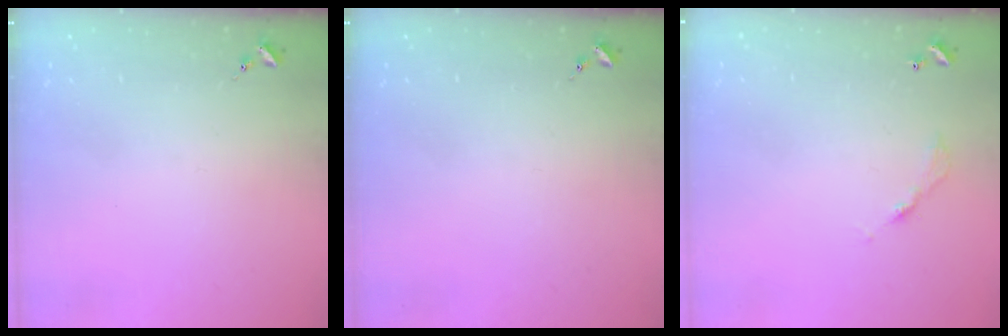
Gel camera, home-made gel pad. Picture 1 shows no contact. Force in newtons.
{"total": 0.0}
{"total": 3.6, "press": 3.6, "slide": 0.2}